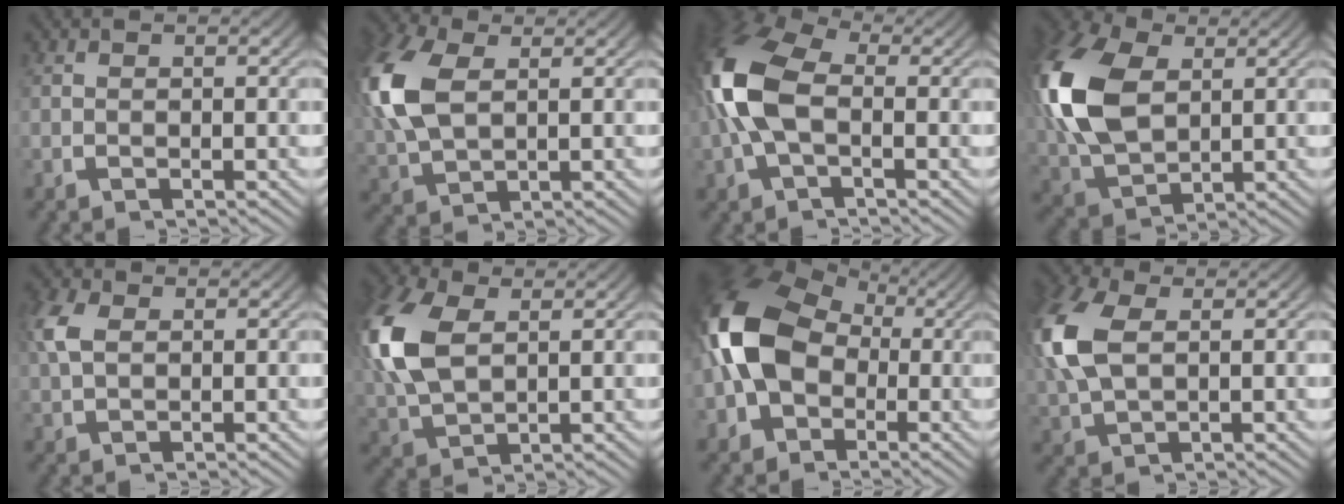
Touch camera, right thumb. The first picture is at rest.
{"total": 7.5, "force": [1.7, 5.2, 5.3], "torque": [-0.150, -0.020, 0.049]}
{"total": 9.6, "force": [0.6, 6.3, 7.2], "torque": [-0.172, -0.003, 0.013]}
{"total": 12.2, "force": [1.5, 8.6, 8.5], "torque": [-0.220, -0.039, 0.046]}
{"total": 3.0, "force": [1.1, 2.0, 2.0], "torque": [-0.050, 0.002, 0.025]}
{"total": 8.5, "force": [1.7, 5.9, 5.9], "torque": [-0.166, -0.026, 0.052]}
{"total": 10.9, "force": [0.4, 8.6, 6.7], "torque": [-0.163, -0.022, 0.015]}
{"total": 6.7, "force": [1.6, 4.5, 4.7], "torque": [-0.139, -0.016, 0.044]}